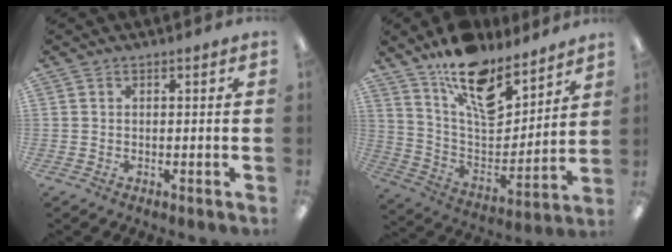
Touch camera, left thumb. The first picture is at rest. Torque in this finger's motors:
{"motor_torque": [1.75, 0.34, 1.24, -1.53, 0.39]}